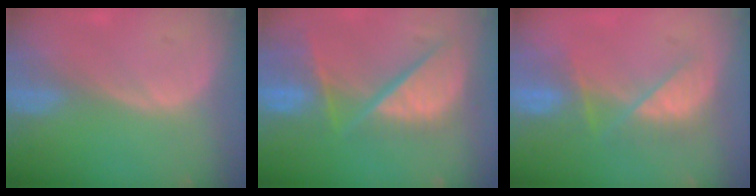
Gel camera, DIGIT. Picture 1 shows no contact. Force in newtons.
{"total": 12.1, "press": 9.9, "slide": 6.9}
{"total": 7.2, "press": 7.0, "slide": 1.6}